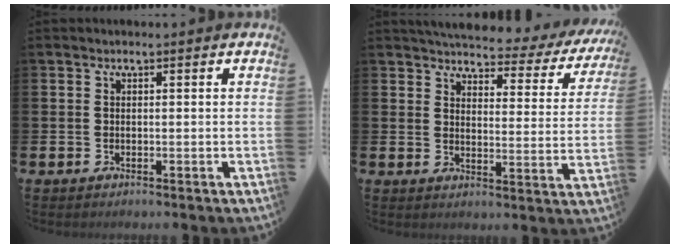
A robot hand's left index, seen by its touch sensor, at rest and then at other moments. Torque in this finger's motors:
{"motor_torque": [1.08, -1.06, 0.48, 0.11]}